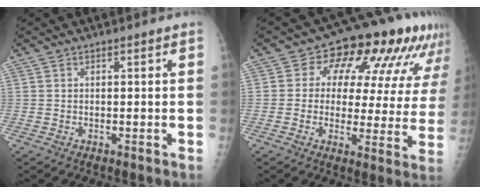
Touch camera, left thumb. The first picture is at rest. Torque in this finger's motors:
{"motor_torque": [-0.09, 0.27, 0.09, 0.00, 0.06]}